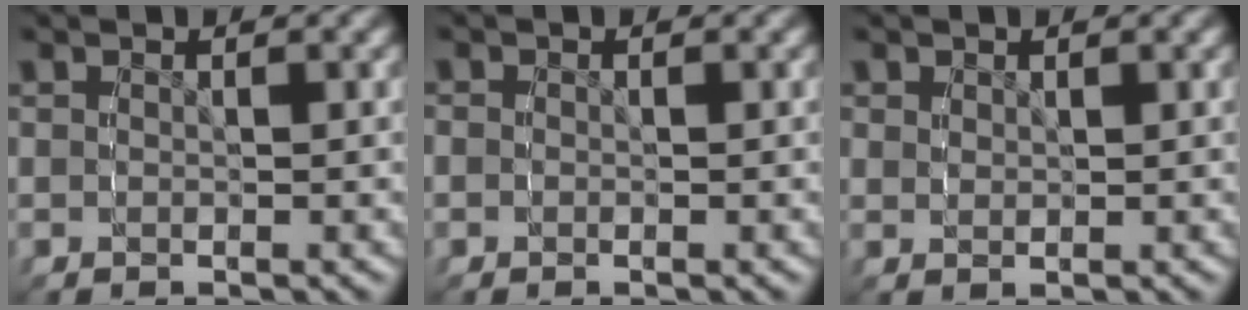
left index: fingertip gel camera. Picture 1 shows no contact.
{"total": 0.8, "force": [-0.1, 0.8, 0.2], "torque": [-0.009, -0.001, -0.002]}
{"total": 0.9, "force": [0.8, 0.3, 0.3], "torque": [-0.001, -0.008, 0.025]}